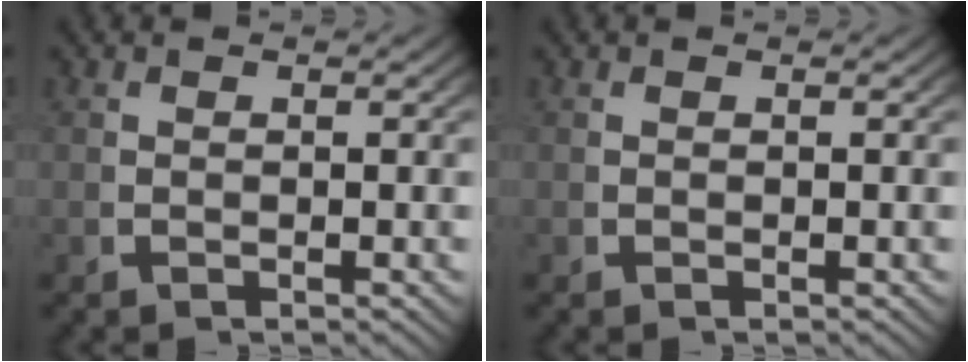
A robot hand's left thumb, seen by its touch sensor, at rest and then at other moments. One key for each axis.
{"total": 0.0}